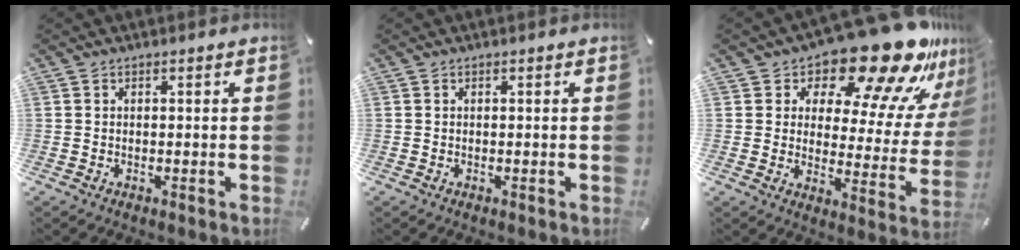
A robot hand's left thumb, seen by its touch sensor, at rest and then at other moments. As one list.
[{"total": 0.0}, {"total": 21.4, "force": [16.3, 7.5, 11.6], "torque": [-0.162, -0.131, 0.270]}]